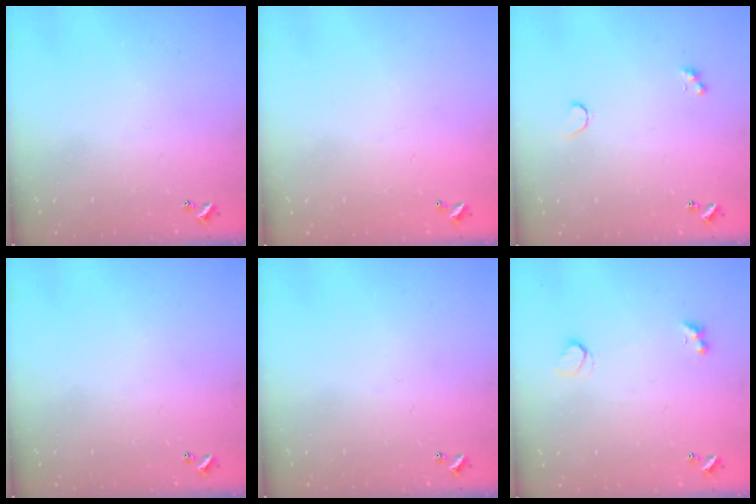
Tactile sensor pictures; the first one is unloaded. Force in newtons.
{"total": 3.0, "press": 3.0, "slide": 0.1}
{"total": 1.3, "press": 1.0, "slide": 0.8}
{"total": 0.0}
{"total": 0.0}
{"total": 3.2, "press": 2.9, "slide": 1.2}